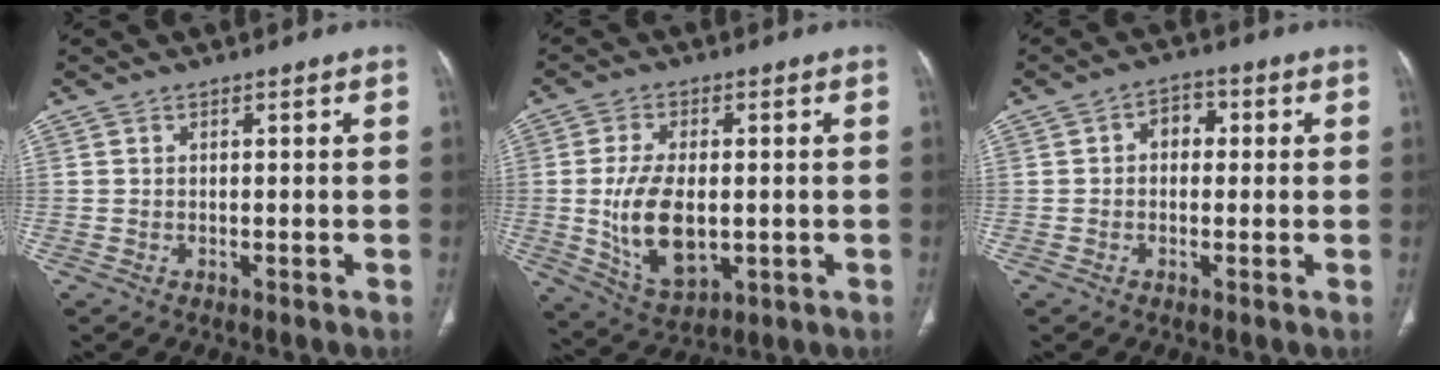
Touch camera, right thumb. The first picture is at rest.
{"total": 12.5, "force": [-0.9, 6.9, 10.4], "torque": [-0.189, -0.011, -0.001]}
{"total": 4.2, "force": [0.4, 3.1, 2.8], "torque": [-0.020, 0.014, -0.003]}